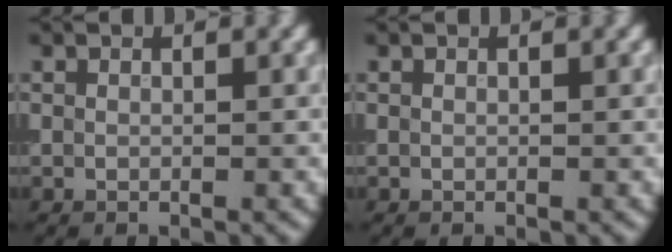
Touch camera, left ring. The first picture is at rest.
{"total": 0.0}